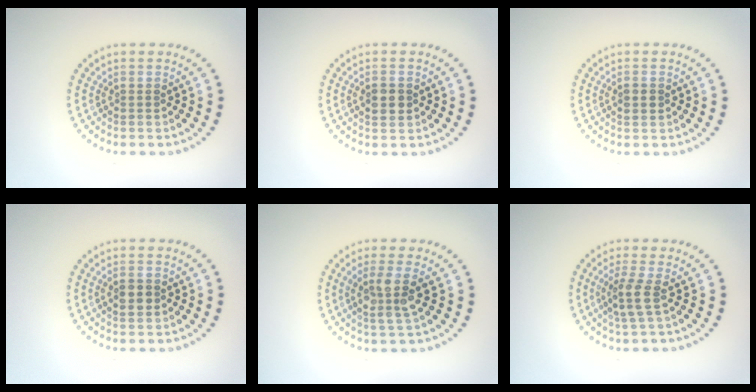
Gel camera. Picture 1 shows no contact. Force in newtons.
{"total": 2.4, "press": 2.4, "slide": 0.1}
{"total": 1.2, "press": 1.2, "slide": 0.2}
{"total": 1.7, "press": 1.7, "slide": 0.1}
{"total": 3.0, "press": 2.6, "slide": 1.4}
{"total": 2.3, "press": 1.8, "slide": 1.5}